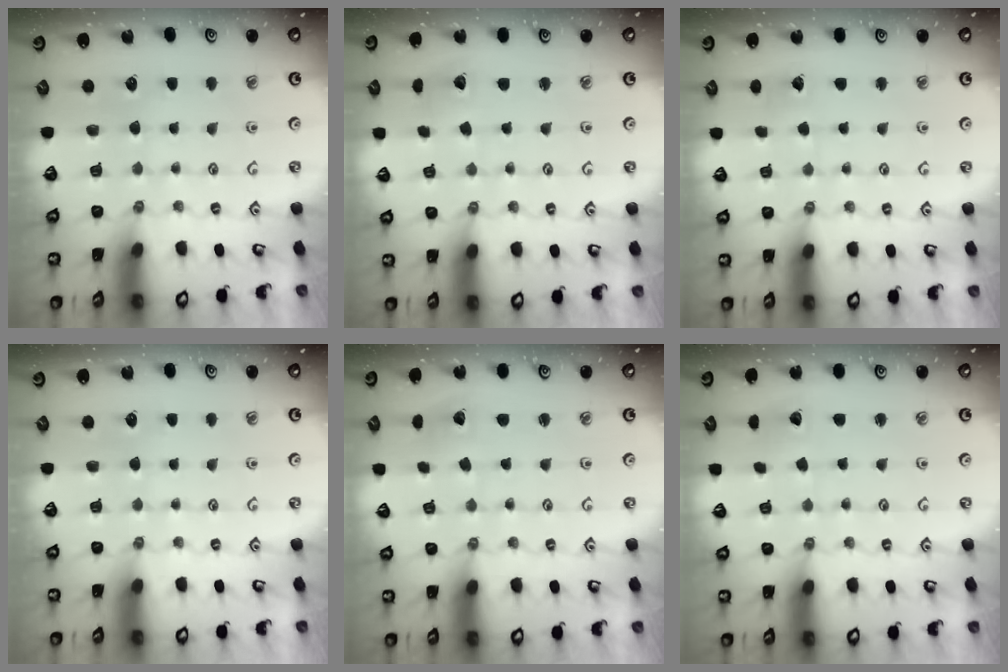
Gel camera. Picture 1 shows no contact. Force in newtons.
{"total": 2.2, "press": 2.2, "slide": 0.3}
{"total": 1.7, "press": 1.7, "slide": 0.1}
{"total": 0.0}
{"total": 1.8, "press": 1.8, "slide": 0.1}
{"total": 2.3, "press": 2.3, "slide": 0.1}